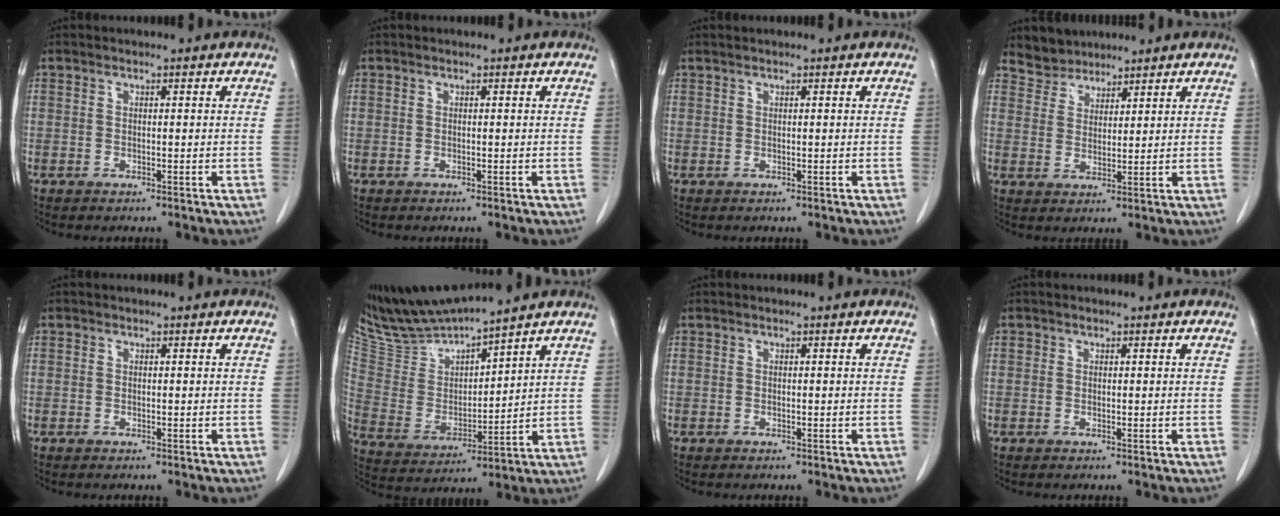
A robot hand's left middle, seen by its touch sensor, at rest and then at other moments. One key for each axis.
{"total": 0.0}
{"total": 0.6, "fx": 0.5, "fy": -0.1, "fz": 0.2, "tx": -0.010, "ty": 0.008, "tz": 0.016}
{"total": 4.2, "fx": 3.8, "fy": 1.8, "fz": -0.5, "tx": 0.011, "ty": 0.010, "tz": 0.070}
{"total": 0.0}
{"total": 12.2, "fx": 11.6, "fy": 0.0, "fz": 3.6, "tx": -0.082, "ty": -0.001, "tz": 0.241}
{"total": 0.0}
{"total": 0.6, "fx": 0.3, "fy": 0.5, "fz": 0.1, "tx": 0.001, "ty": 0.006, "tz": 0.004}